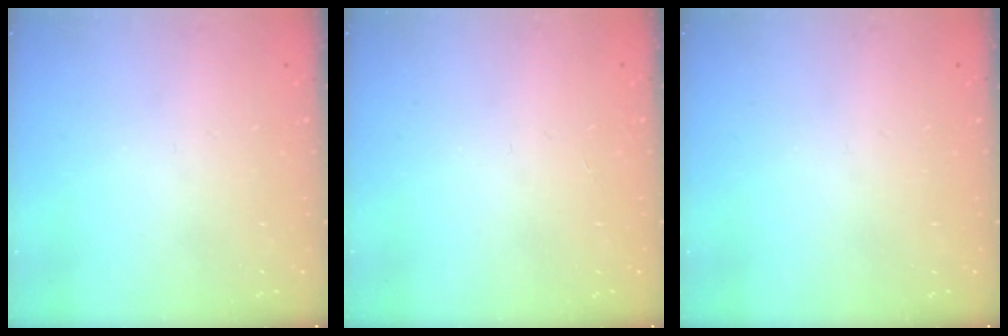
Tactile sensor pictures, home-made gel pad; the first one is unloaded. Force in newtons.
{"total": 0.0}
{"total": 0.0}